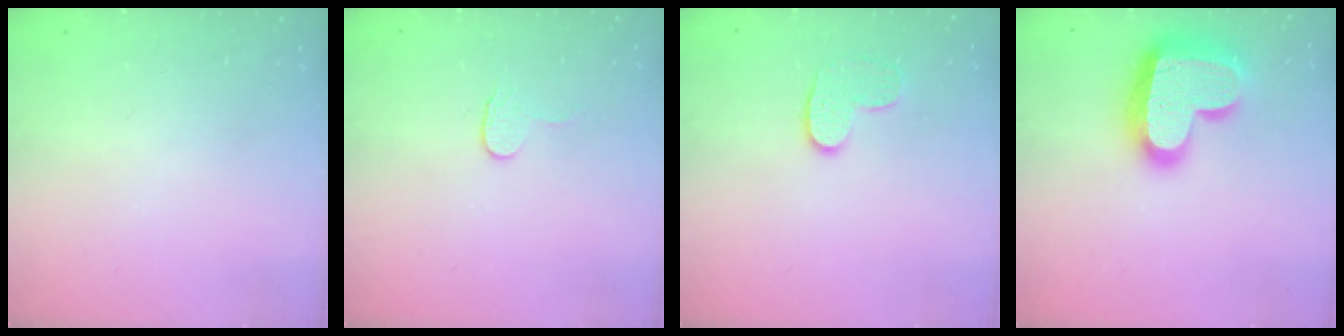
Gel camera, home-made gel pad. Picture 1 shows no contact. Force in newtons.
{"total": 3.5, "press": 3.5, "slide": 0.2}
{"total": 7.3, "press": 7.3, "slide": 0.2}
{"total": 22.1, "press": 22.0, "slide": 1.5}